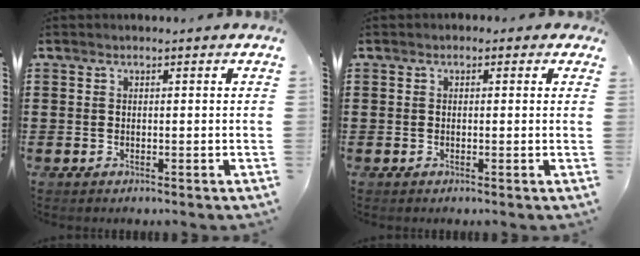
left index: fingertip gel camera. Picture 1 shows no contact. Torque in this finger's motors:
{"motor_torque": [2.14, 0.00, 0.28, 0.05]}